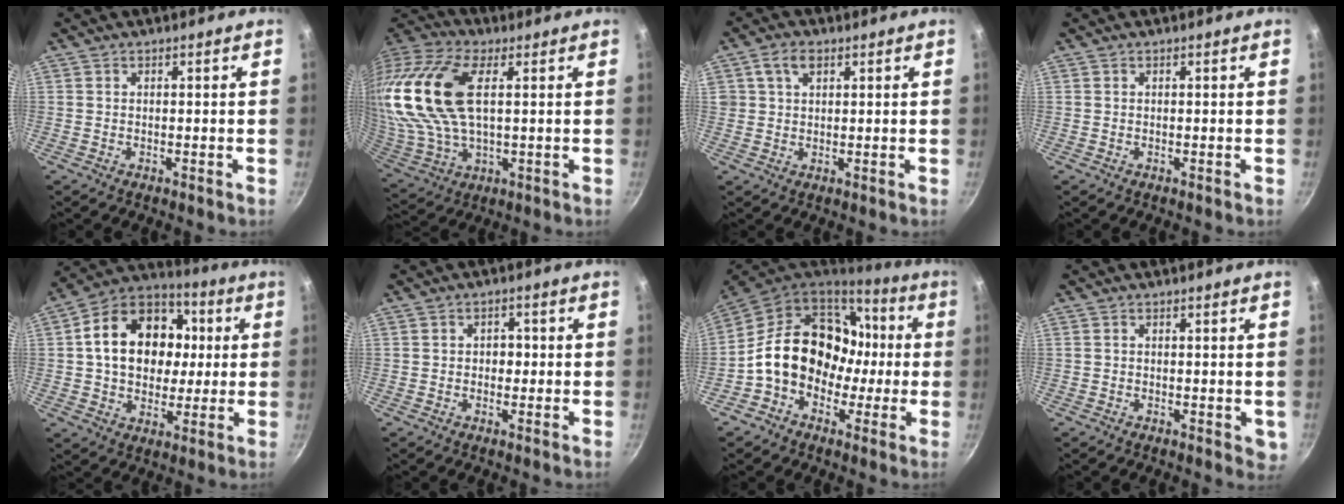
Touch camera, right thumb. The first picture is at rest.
{"total": 25.5, "force": [6.2, 13.6, 20.7], "torque": [-0.453, 0.014, 0.115]}
{"total": 4.3, "force": [1.8, 2.8, 2.8], "torque": [-0.040, 0.002, 0.031]}
{"total": 0.0}
{"total": 20.0, "force": [2.7, 15.2, 12.6], "torque": [-0.188, 0.028, 0.035]}
{"total": 2.7, "force": [-0.1, 2.2, 1.6], "torque": [-0.007, 0.006, -0.005]}
{"total": 19.8, "force": [-0.4, 15.6, 12.1], "torque": [-0.159, 0.060, -0.011]}
{"total": 2.4, "force": [-0.2, 1.5, 1.9], "torque": [-0.019, -0.002, -0.002]}